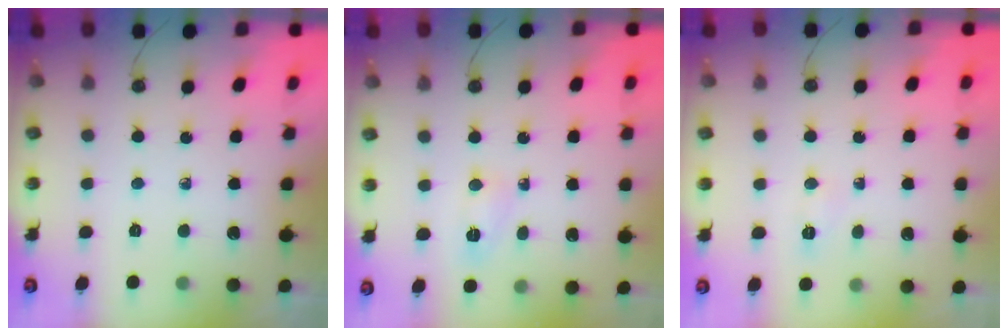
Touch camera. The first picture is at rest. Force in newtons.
{"total": 2.5, "press": 2.1, "slide": 1.4}
{"total": 4.4, "press": 4.1, "slide": 1.7}